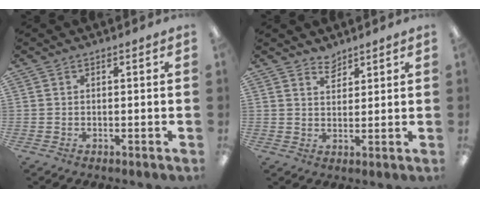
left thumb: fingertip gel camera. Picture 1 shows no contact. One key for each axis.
{"total": 3.3, "fx": 3.0, "fy": 1.4, "fz": 0.5, "tx": 0.000, "ty": -0.020, "tz": 0.054}